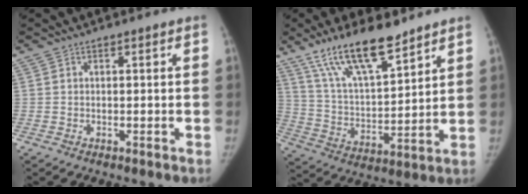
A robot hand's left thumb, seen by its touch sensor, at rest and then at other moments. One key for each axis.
{"total": 16.7, "fx": 11.9, "fy": 4.9, "fz": 10.6, "tx": -0.169, "ty": -0.059, "tz": 0.228}